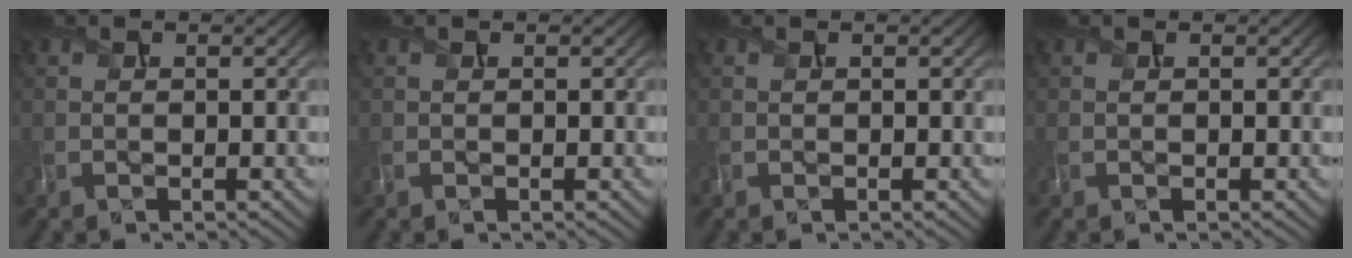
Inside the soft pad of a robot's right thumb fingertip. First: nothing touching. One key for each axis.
{"total": 0.0}
{"total": 0.0}
{"total": 0.0}